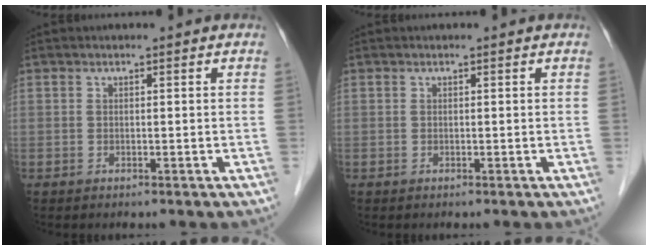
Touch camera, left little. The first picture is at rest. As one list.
[{"total": 0.0}]